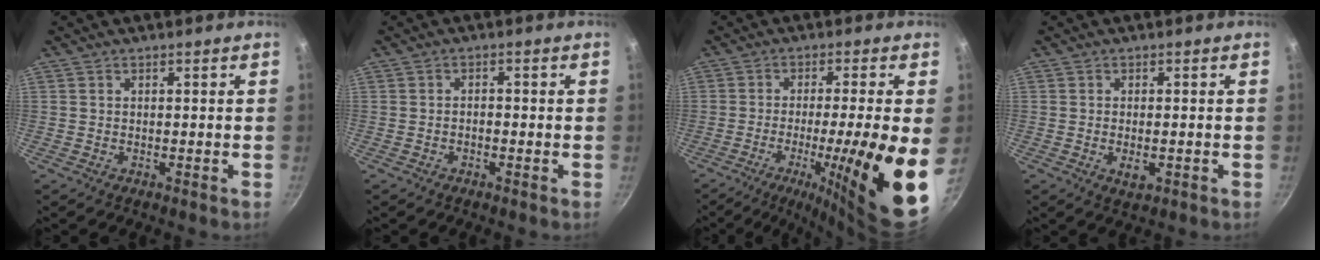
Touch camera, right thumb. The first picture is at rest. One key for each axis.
{"total": 1.4, "fx": -0.6, "fy": 0.8, "fz": 0.9, "tx": -0.013, "ty": 0.011, "tz": -0.012}
{"total": 18.8, "fx": -3.9, "fy": 2.3, "fz": 18.2, "tx": -0.261, "ty": -0.006, "tz": -0.053}
{"total": 3.1, "fx": -0.8, "fy": 1.5, "fz": 2.5, "tx": -0.045, "ty": -0.003, "tz": -0.009}